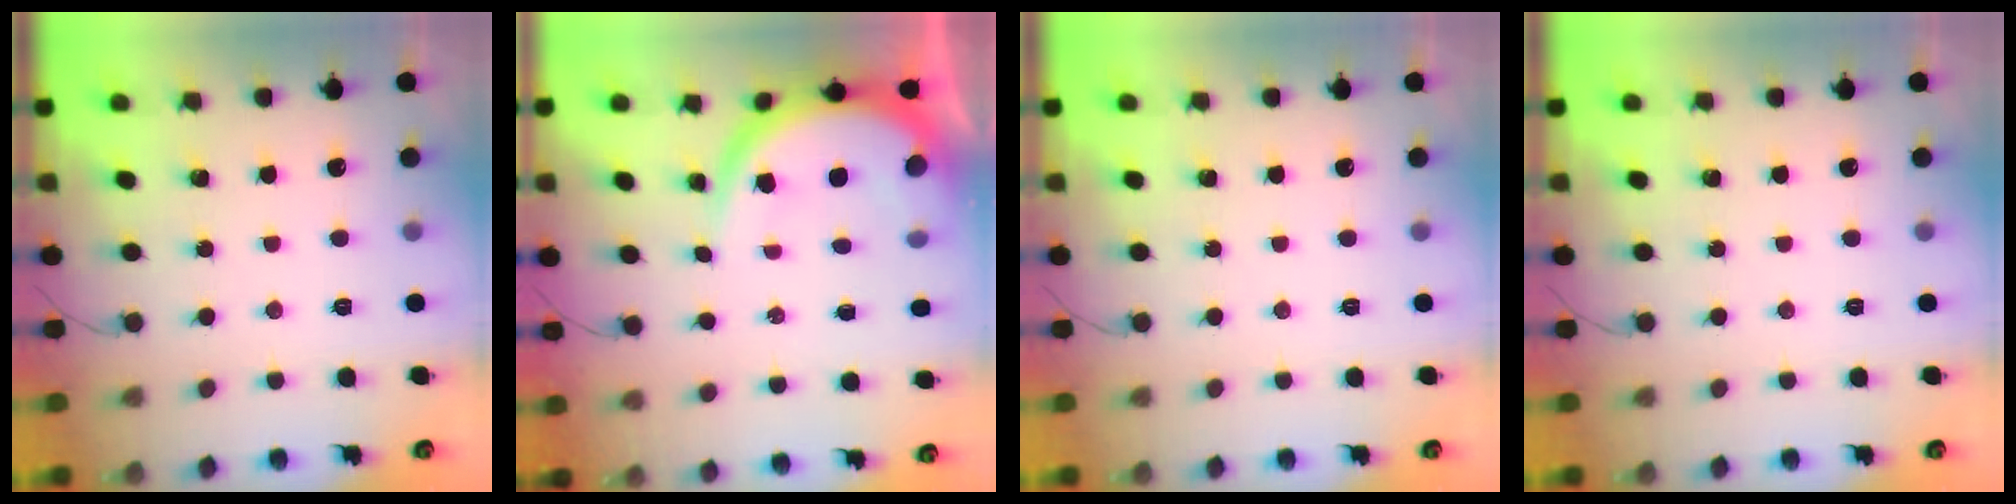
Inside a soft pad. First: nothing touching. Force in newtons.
{"total": 8.6, "press": 8.6, "slide": 0.6}
{"total": 0.0}
{"total": 0.0}